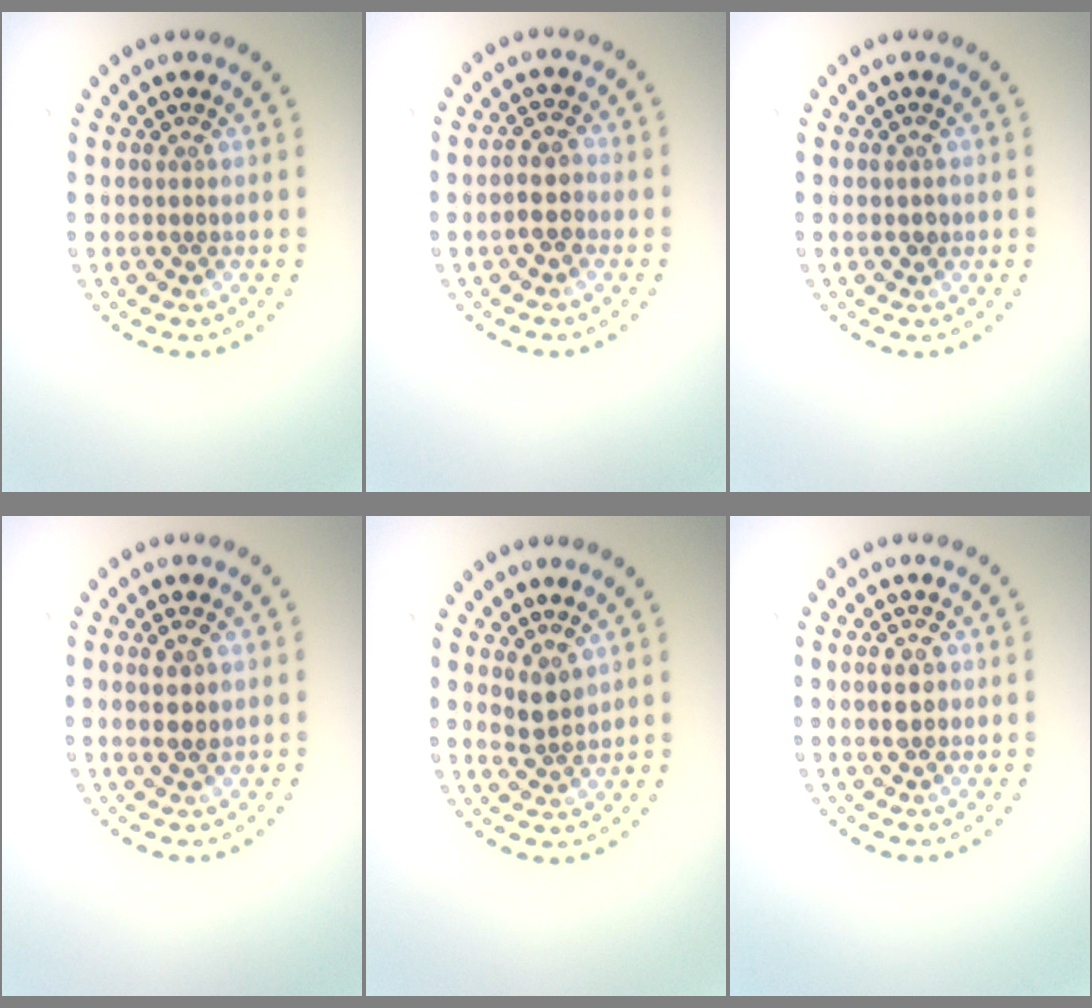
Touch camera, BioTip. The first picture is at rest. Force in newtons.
{"total": 2.1, "press": 2.0, "slide": 0.8}
{"total": 0.7, "press": 0.7, "slide": 0.0}
{"total": 2.0, "press": 1.9, "slide": 0.6}
{"total": 1.6, "press": 1.4, "slide": 0.8}
{"total": 2.0, "press": 1.9, "slide": 0.3}